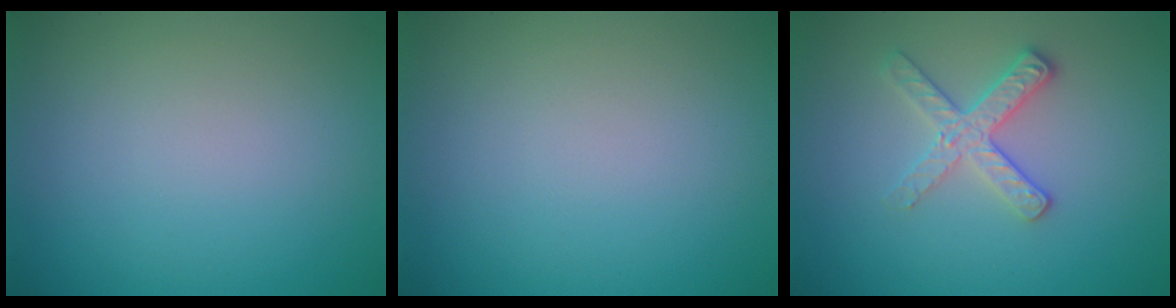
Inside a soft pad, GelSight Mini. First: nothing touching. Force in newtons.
{"total": 0.0}
{"total": 2.6, "press": 2.4, "slide": 0.9}